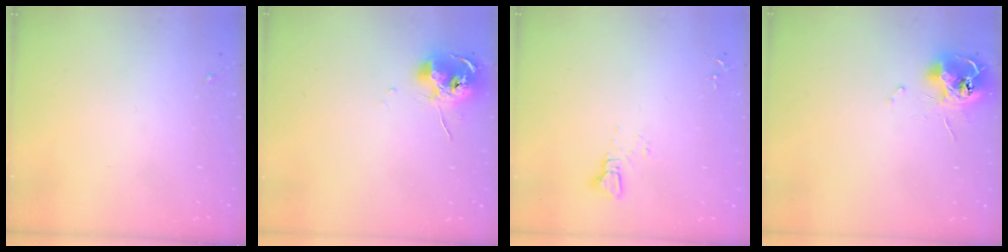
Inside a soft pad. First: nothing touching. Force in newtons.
{"total": 10.5, "press": 10.4, "slide": 1.0}
{"total": 2.5, "press": 2.5, "slide": 0.1}
{"total": 12.0, "press": 11.9, "slide": 1.2}